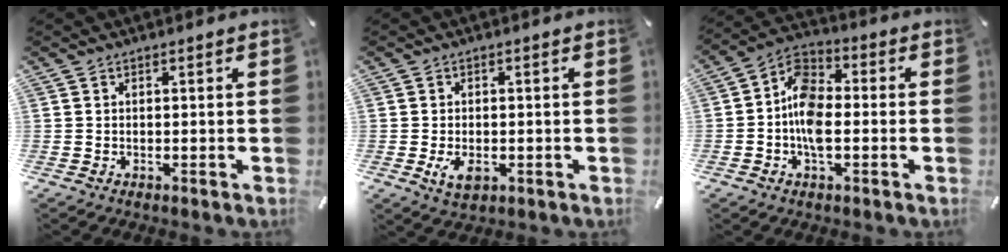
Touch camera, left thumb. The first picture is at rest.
{"total": 4.0, "force": [-1.0, 2.6, 2.9], "torque": [-0.062, -0.004, -0.023]}
{"total": 9.2, "force": [-2.3, 5.5, 7.0], "torque": [-0.142, 0.017, -0.039]}